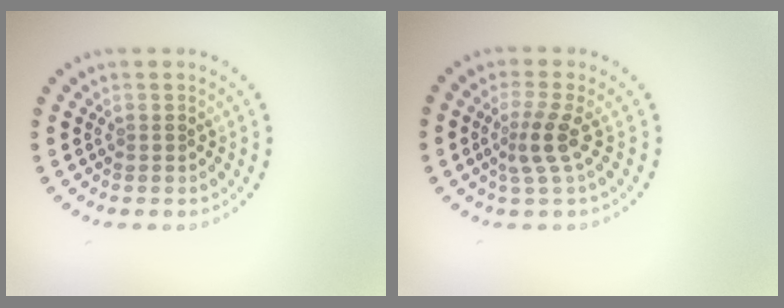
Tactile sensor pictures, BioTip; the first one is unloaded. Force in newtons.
{"total": 2.5, "press": 1.8, "slide": 1.8}